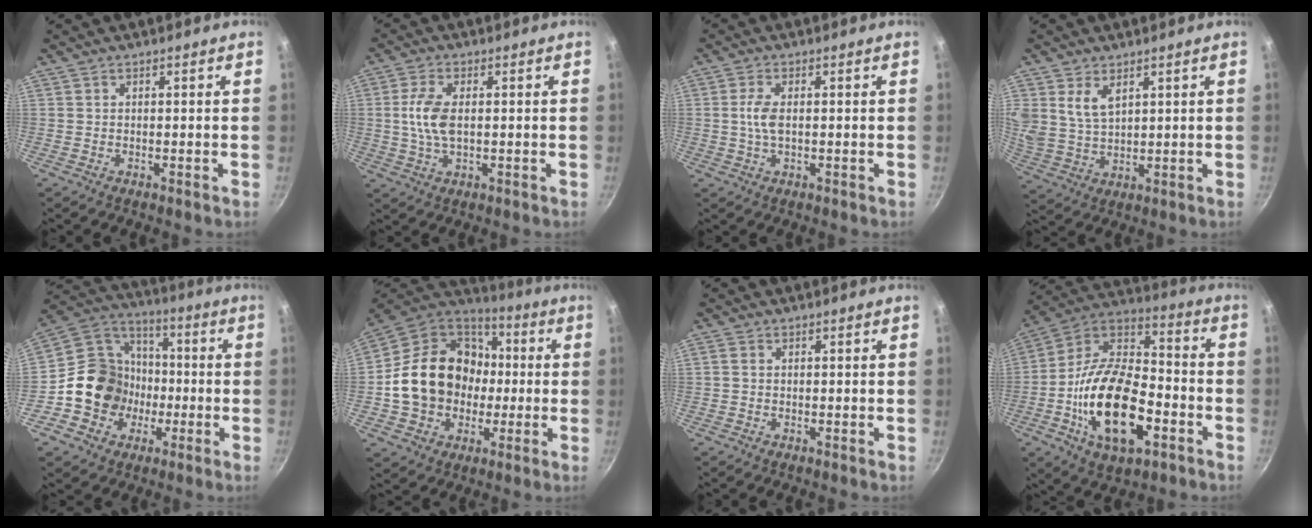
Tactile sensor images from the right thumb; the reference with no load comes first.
{"total": 7.0, "force": [0.4, 3.6, 6.0], "torque": [-0.124, 0.005, 0.005]}
{"total": 4.7, "force": [0.2, 2.3, 4.1], "torque": [-0.088, 0.003, 0.002]}
{"total": 6.6, "force": [3.2, 4.0, 4.2], "torque": [-0.072, -0.025, 0.070]}
{"total": 15.7, "force": [-3.4, 13.9, 6.3], "torque": [-0.075, 0.041, -0.067]}
{"total": 22.9, "force": [-0.6, 18.7, 13.2], "torque": [-0.215, 0.047, -0.003]}
{"total": 1.1, "force": [0.0, 0.9, 0.6], "torque": [-0.011, 0.004, -0.002]}
{"total": 23.5, "force": [-7.2, 12.6, 18.5], "torque": [-0.322, 0.040, -0.140]}